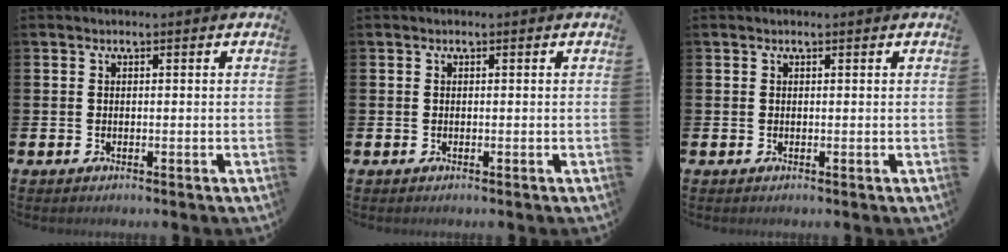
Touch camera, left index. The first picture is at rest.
{"total": 0.0}
{"total": 0.0}